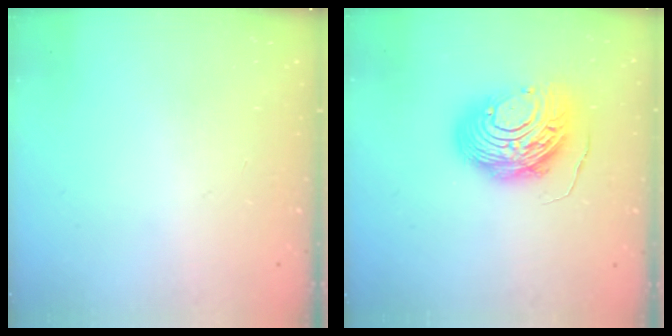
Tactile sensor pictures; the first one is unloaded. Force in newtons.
{"total": 13.7, "press": 13.6, "slide": 1.4}